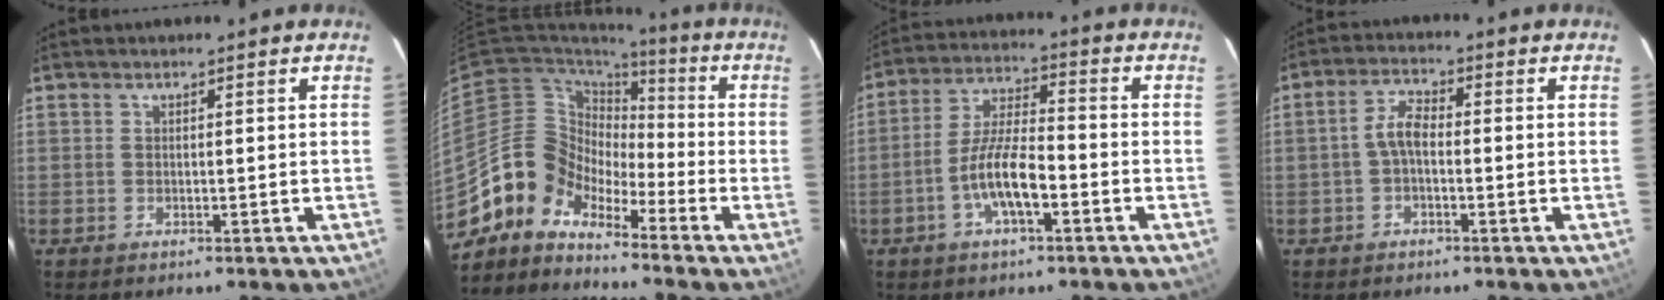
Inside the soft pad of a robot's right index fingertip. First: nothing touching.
{"total": 9.4, "force": [-7.1, 6.2, 0.4], "torque": [-0.011, 0.043, -0.161]}
{"total": 9.2, "force": [-3.8, 2.5, 8.0], "torque": [-0.164, 0.005, -0.069]}
{"total": 3.7, "force": [-0.9, 1.6, 3.2], "torque": [-0.069, 0.015, -0.019]}